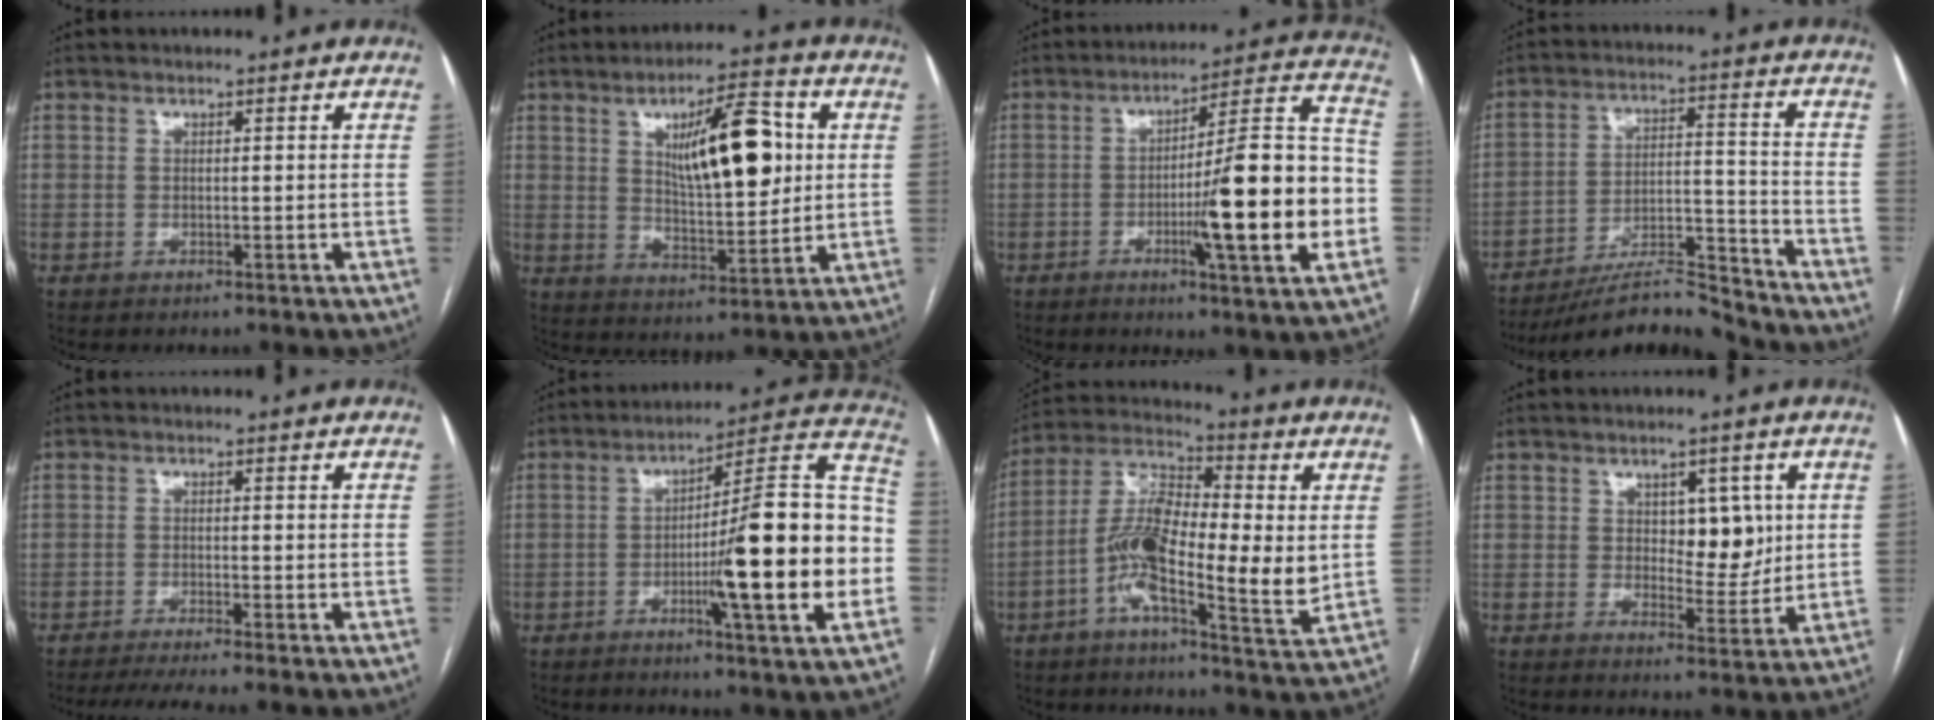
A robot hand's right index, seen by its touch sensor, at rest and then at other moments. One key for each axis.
{"total": 13.8, "fx": 3.5, "fy": 3.9, "fz": 12.8, "tx": -0.204, "ty": 0.009, "tz": 0.059}
{"total": 18.2, "fx": -4.1, "fy": 0.8, "fz": 17.7, "tx": -0.255, "ty": 0.005, "tz": -0.059}
{"total": 12.6, "fx": -12.2, "fy": 0.3, "fz": 3.0, "tx": -0.047, "ty": 0.031, "tz": -0.212}
{"total": 6.2, "fx": -5.2, "fy": -1.0, "fz": 3.2, "tx": -0.045, "ty": -0.014, "tz": -0.084}
{"total": 20.9, "fx": -4.1, "fy": 1.0, "fz": 20.5, "tx": -0.259, "ty": 0.015, "tz": -0.059}
{"total": 15.5, "fx": -1.3, "fy": 4.2, "fz": 14.9, "tx": -0.281, "ty": 0.014, "tz": -0.032}
{"total": 6.5, "fx": 1.6, "fy": 3.4, "fz": 5.3, "tx": -0.067, "ty": 0.004, "tz": 0.029}